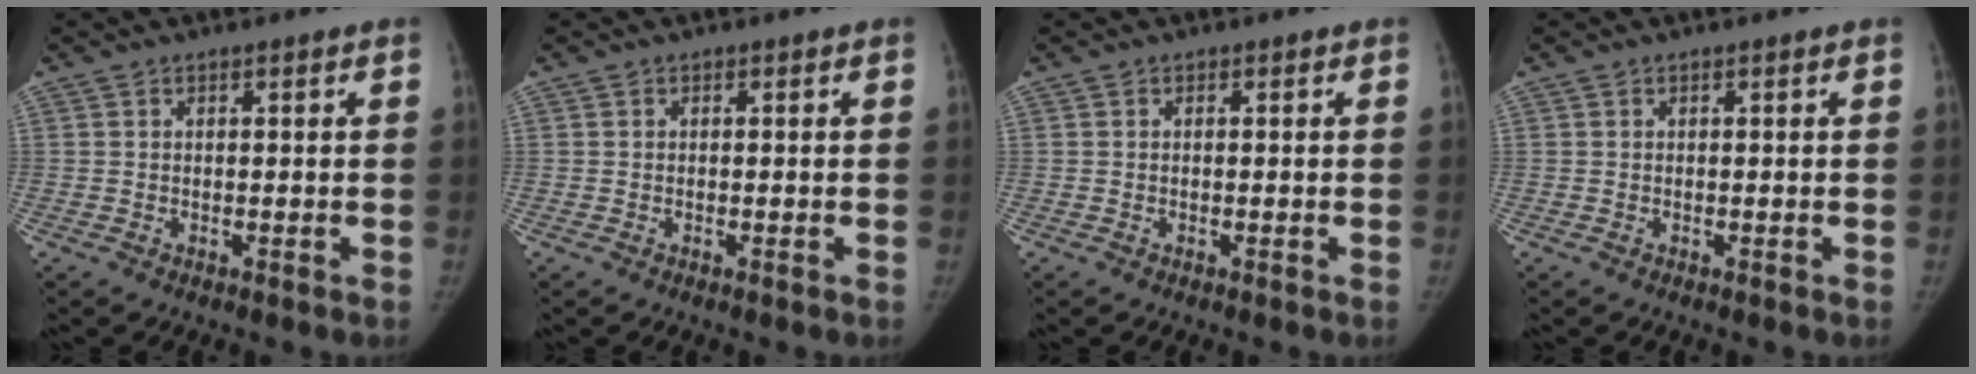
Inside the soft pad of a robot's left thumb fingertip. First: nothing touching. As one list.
[{"total": 0.0}, {"total": 0.0}, {"total": 0.0}]